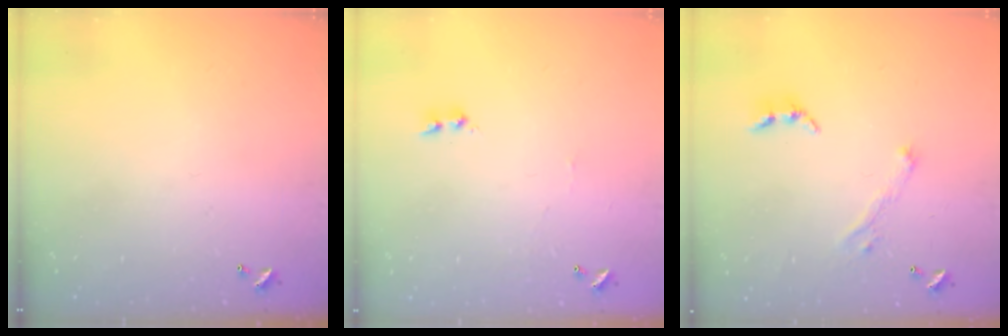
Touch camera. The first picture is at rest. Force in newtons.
{"total": 3.8, "press": 3.8, "slide": 0.5}
{"total": 2.9, "press": 2.8, "slide": 0.8}